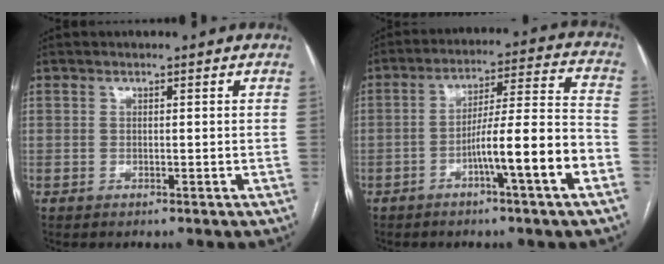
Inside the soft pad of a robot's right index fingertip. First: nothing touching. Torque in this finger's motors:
{"motor_torque": [1.50, -0.64, 0.83, 0.20]}